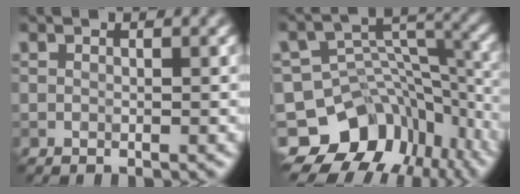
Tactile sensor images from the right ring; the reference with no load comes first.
{"total": 11.4, "force": [-7.1, 7.8, 4.4], "torque": [-0.071, 0.017, -0.107]}